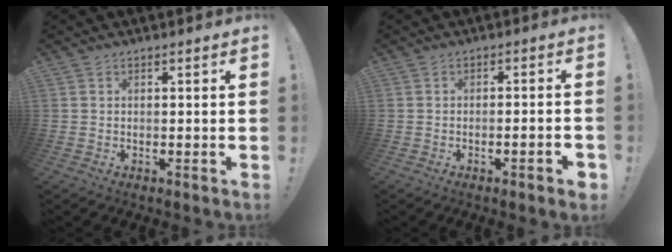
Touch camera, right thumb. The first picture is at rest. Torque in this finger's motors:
{"motor_torque": [-0.11, -0.07, 0.05, 0.24, 0.00]}